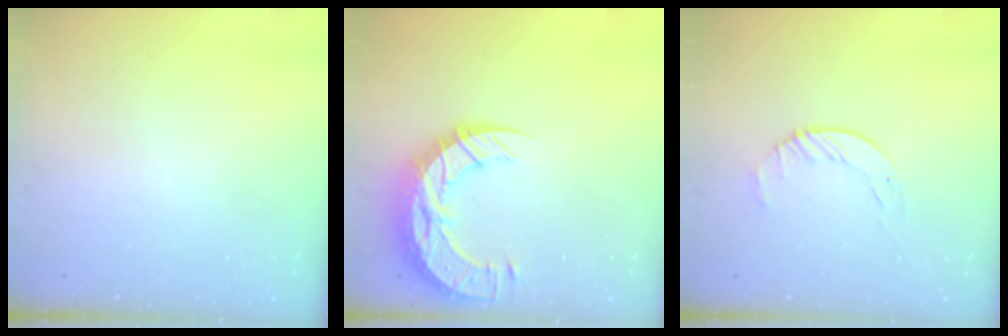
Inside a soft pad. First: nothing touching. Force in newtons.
{"total": 16.8, "press": 16.7, "slide": 1.1}
{"total": 3.4, "press": 3.4, "slide": 0.4}